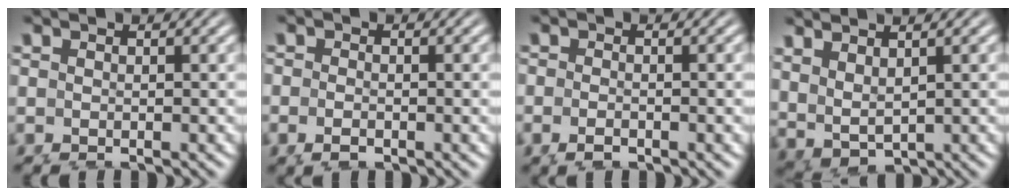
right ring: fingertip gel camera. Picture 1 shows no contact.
{"total": 0.9, "force": [-0.3, 0.6, 0.6], "torque": [-0.016, 0.001, -0.005]}
{"total": 0.8, "force": [-0.4, 0.3, 0.6], "torque": [-0.017, 0.001, -0.006]}
{"total": 2.2, "force": [2.1, 0.4, 0.7], "torque": [-0.017, 0.001, 0.052]}